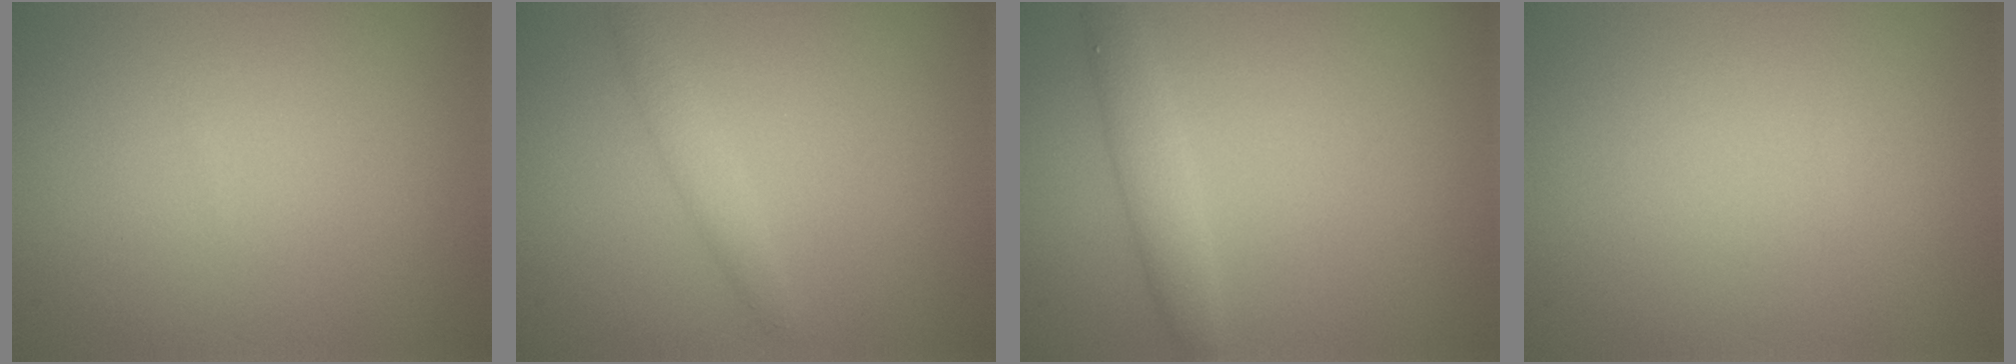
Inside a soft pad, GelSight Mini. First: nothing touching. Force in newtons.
{"total": 1.6, "press": 1.6, "slide": 0.1}
{"total": 2.4, "press": 2.4, "slide": 0.1}
{"total": 0.0}